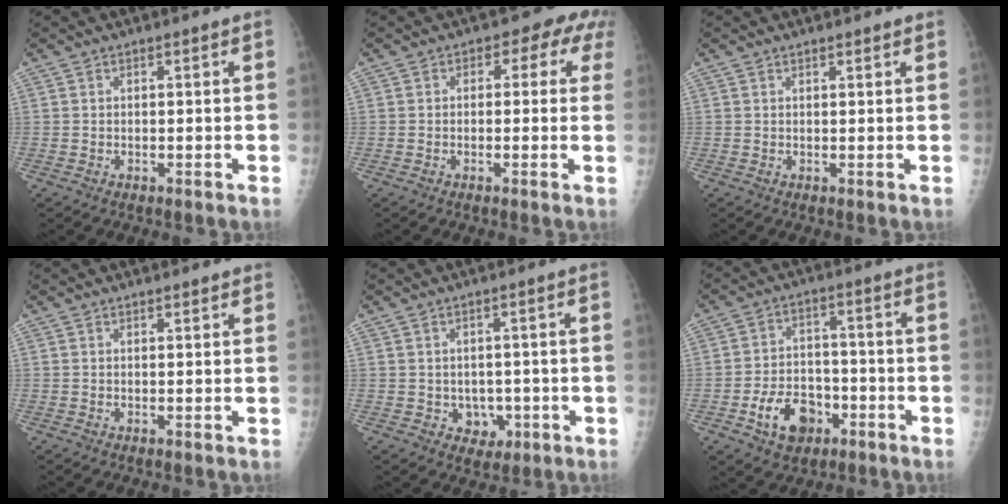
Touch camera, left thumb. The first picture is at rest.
{"total": 4.8, "force": [1.5, 3.5, 3.0], "torque": [0.014, 0.007, -0.001]}
{"total": 1.1, "force": [1.0, 0.2, 0.4], "torque": [-0.003, -0.002, 0.015]}
{"total": 1.4, "force": [1.3, 0.3, 0.5], "torque": [-0.002, -0.002, 0.018]}
{"total": 3.9, "force": [-0.8, 3.4, 1.8], "torque": [-0.002, 0.002, -0.001]}
{"total": 9.7, "force": [-4.1, 7.0, 5.3], "torque": [-0.063, 0.024, -0.066]}